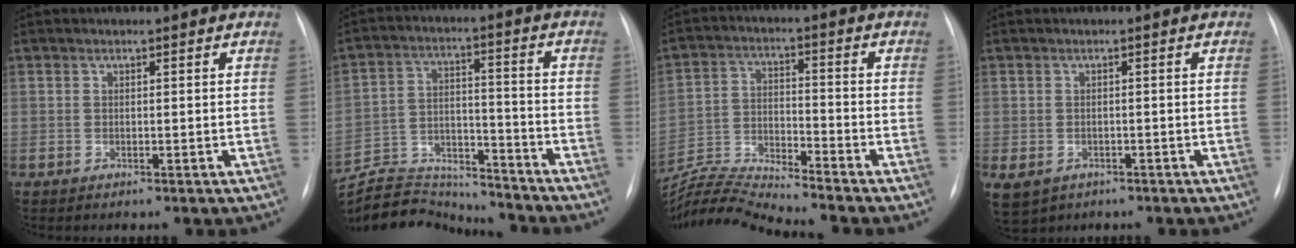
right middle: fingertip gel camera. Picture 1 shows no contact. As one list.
[{"total": 14.5, "force": [-14.3, 1.8, 1.4], "torque": [-0.025, 0.028, -0.231]}, {"total": 10.3, "force": [-9.9, -2.3, 1.3], "torque": [-0.036, 0.002, -0.188]}, {"total": 9.3, "force": [-5.0, 7.2, 3.0], "torque": [-0.087, -0.002, -0.062]}]